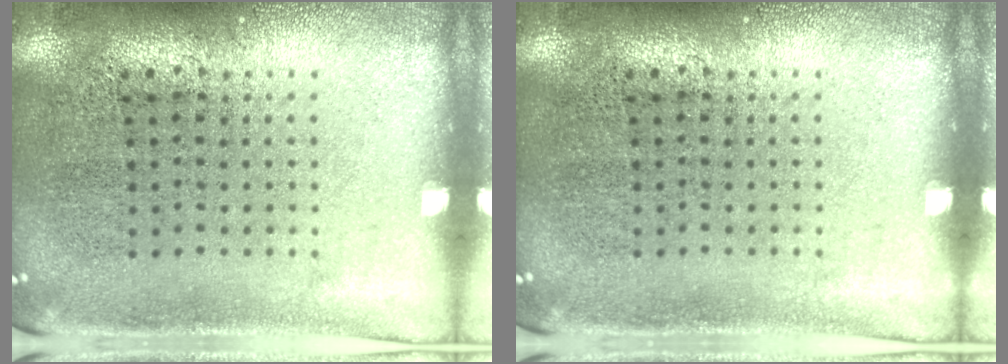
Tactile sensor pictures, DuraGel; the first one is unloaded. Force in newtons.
{"total": 0.0}